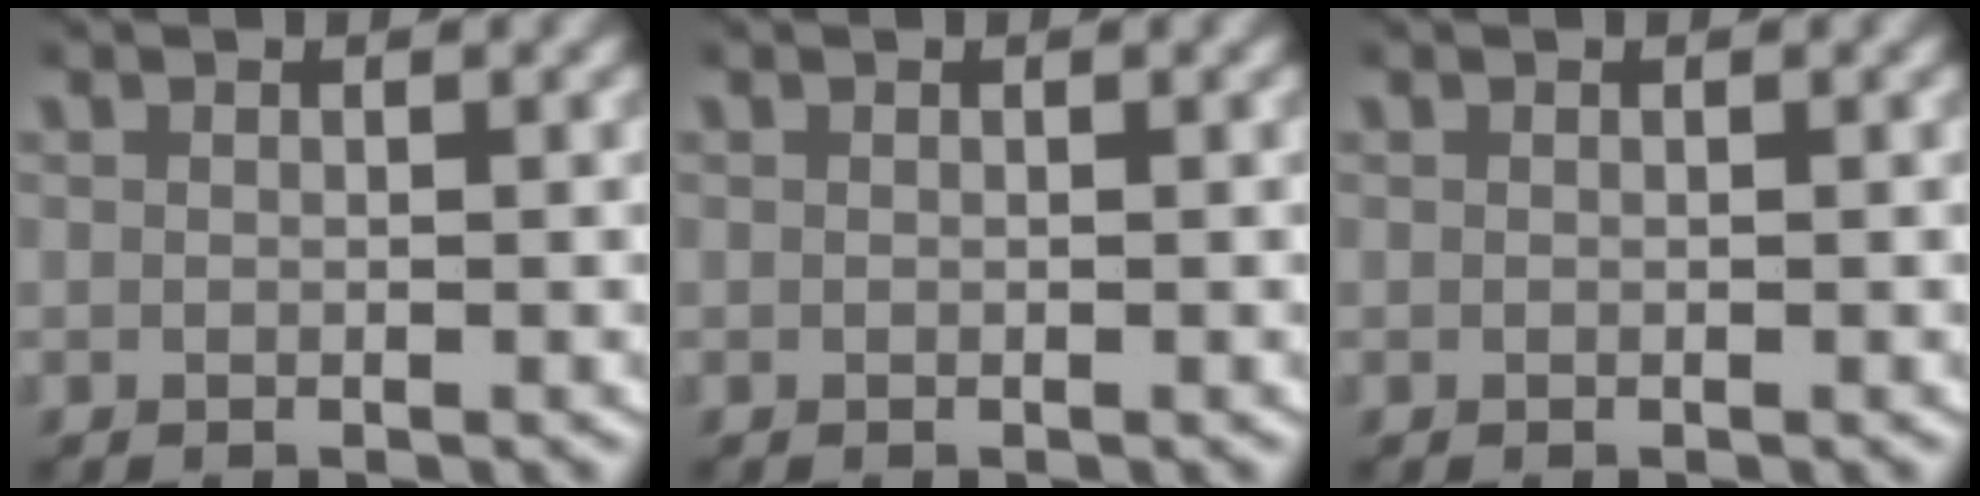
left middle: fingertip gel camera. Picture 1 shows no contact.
{"total": 0.0}
{"total": 0.0}